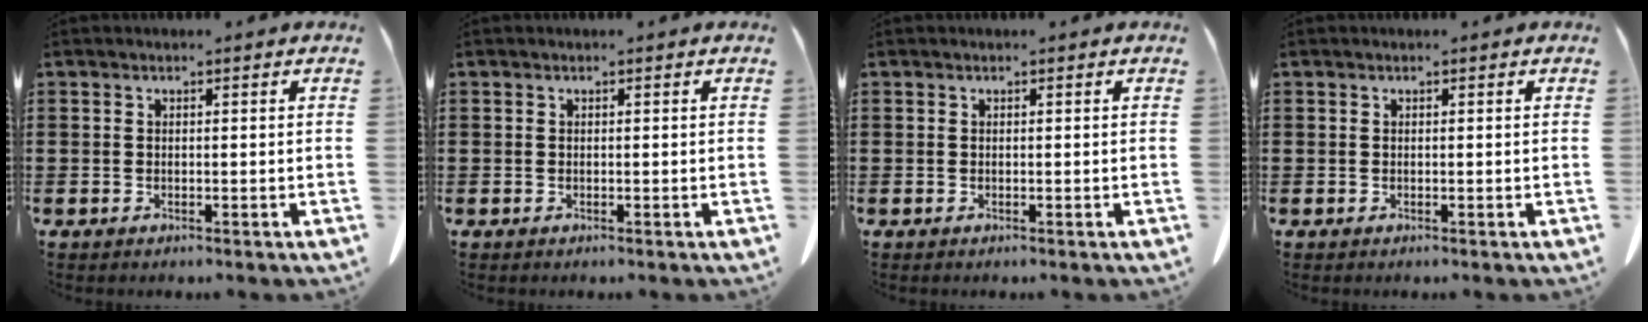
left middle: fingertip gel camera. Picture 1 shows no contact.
{"total": 0.0}
{"total": 0.0}
{"total": 0.0}